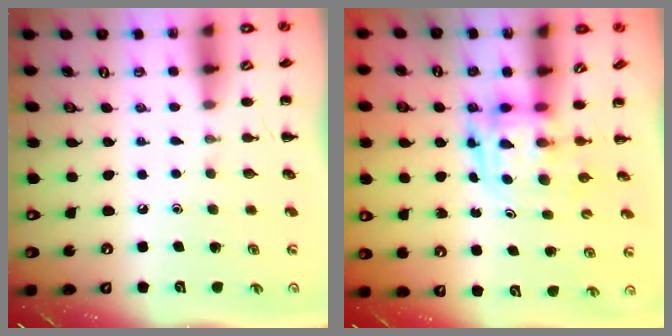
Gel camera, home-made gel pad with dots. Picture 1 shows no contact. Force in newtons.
{"total": 3.9, "press": 3.8, "slide": 0.7}